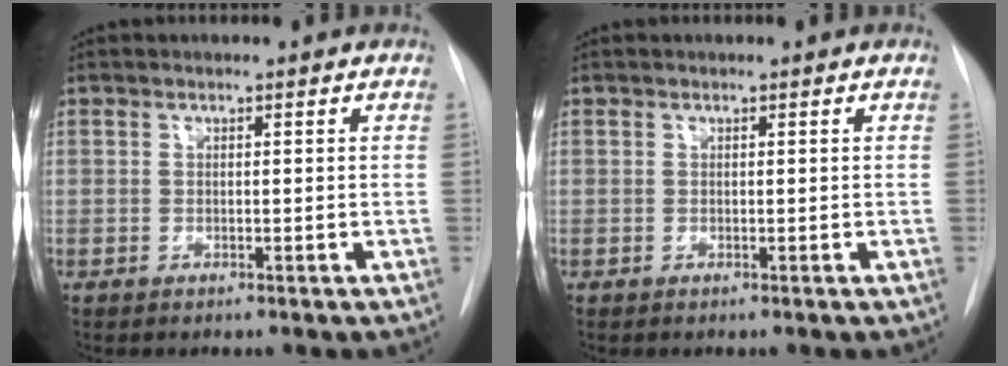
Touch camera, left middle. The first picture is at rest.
{"total": 0.0}